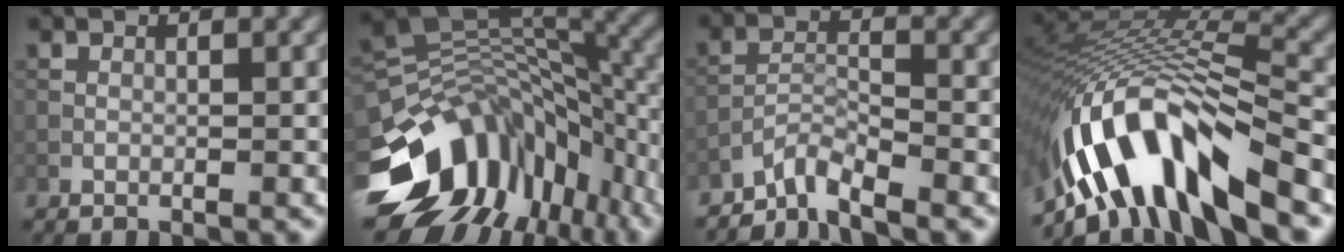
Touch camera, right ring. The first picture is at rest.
{"total": 13.4, "force": [-5.8, 8.9, 8.2], "torque": [-0.163, 0.009, -0.102]}
{"total": 3.1, "force": [-2.9, 0.3, 1.1], "torque": [-0.020, 0.000, -0.066]}
{"total": 13.2, "force": [-7.8, 3.8, 9.9], "torque": [-0.183, 0.022, -0.132]}